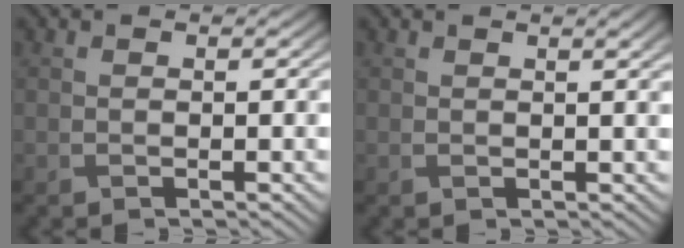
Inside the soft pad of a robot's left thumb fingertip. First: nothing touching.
{"total": 2.1, "force": [1.2, 0.4, 1.7], "torque": [-0.021, 0.005, 0.016]}